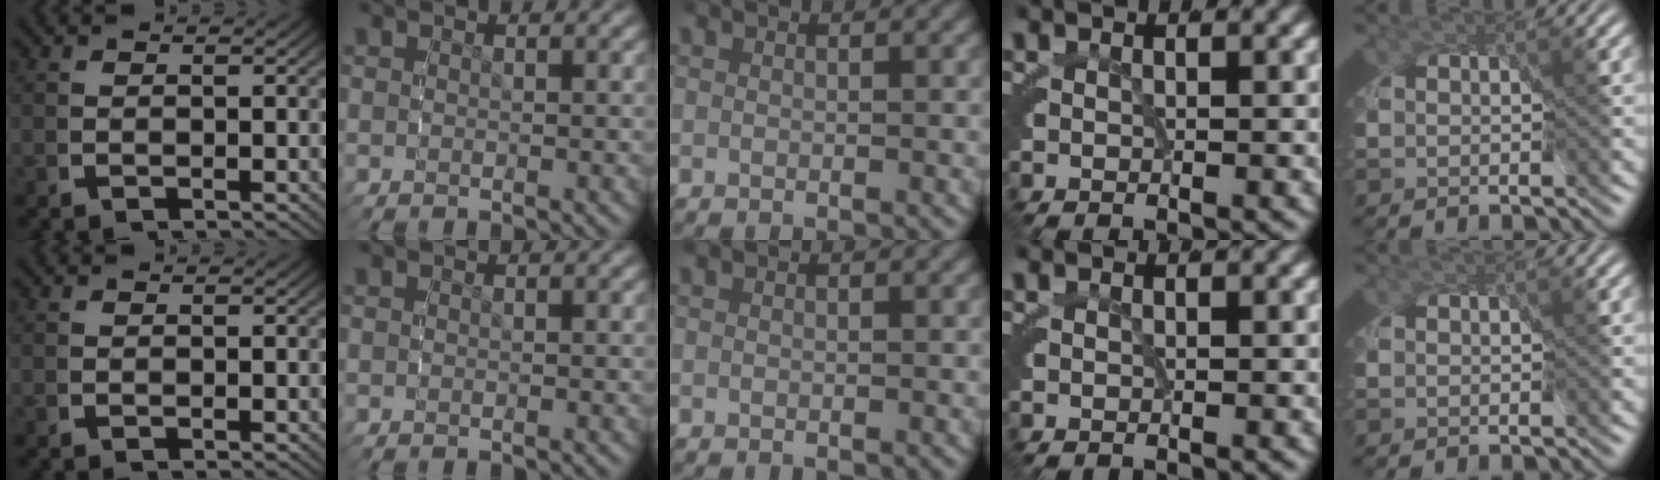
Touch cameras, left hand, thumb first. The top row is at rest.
{}